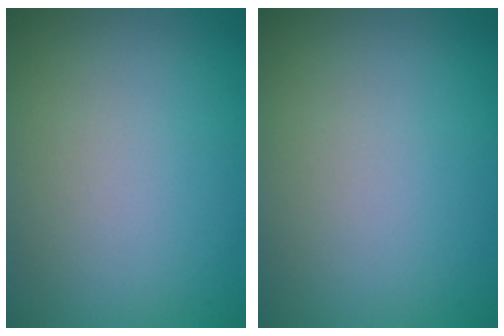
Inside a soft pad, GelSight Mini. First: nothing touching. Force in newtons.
{"total": 0.0}